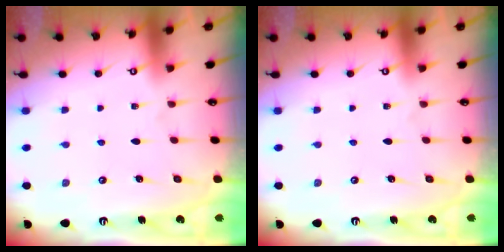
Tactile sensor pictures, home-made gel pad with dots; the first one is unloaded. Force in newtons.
{"total": 0.0}